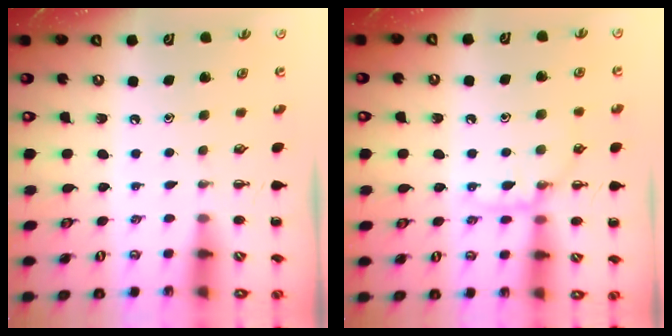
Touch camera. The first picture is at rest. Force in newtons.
{"total": 10.3, "press": 10.3, "slide": 0.9}